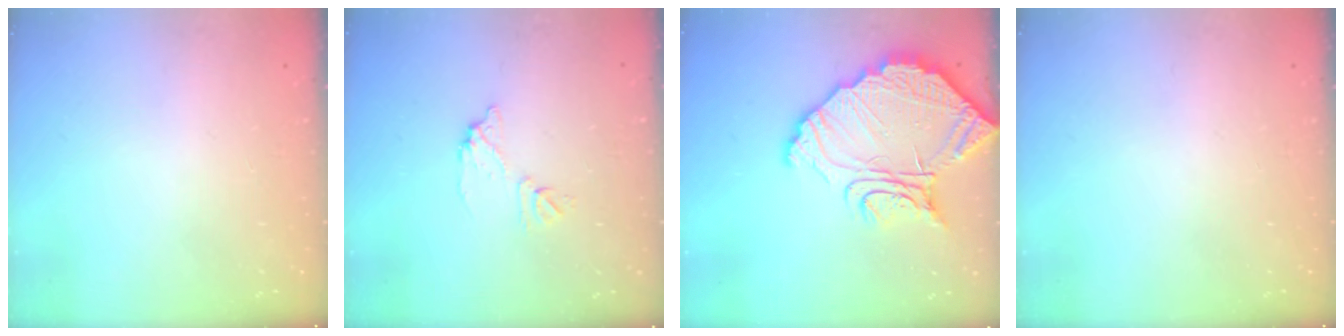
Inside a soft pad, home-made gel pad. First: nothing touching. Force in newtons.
{"total": 8.1, "press": 8.1, "slide": 0.5}
{"total": 15.5, "press": 15.4, "slide": 1.6}
{"total": 0.0}